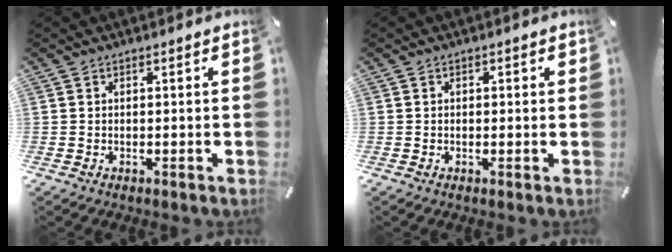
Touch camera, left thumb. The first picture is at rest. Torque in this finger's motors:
{"motor_torque": [-0.06, -0.33, 0.00, 0.16, -0.01]}